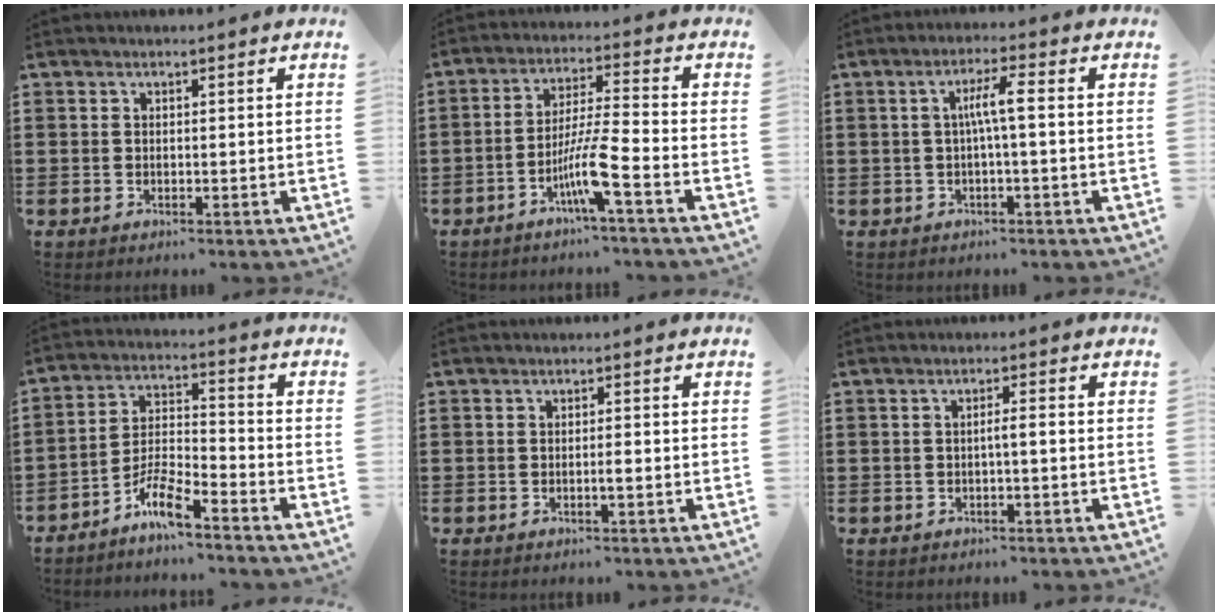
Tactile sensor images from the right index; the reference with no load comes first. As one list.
[{"total": 7.6, "force": [-3.9, 0.0, 6.5], "torque": [-0.135, -0.012, -0.077]}, {"total": 4.2, "force": [-0.1, 0.2, 4.2], "torque": [-0.080, 0.004, -0.008]}, {"total": 6.8, "force": [-5.4, 1.0, 3.9], "torque": [-0.094, -0.001, -0.107]}, {"total": 1.0, "force": [-0.4, 0.1, 0.9], "torque": [-0.017, -0.002, -0.006]}, {"total": 1.5, "force": [-0.5, -0.1, 1.4], "torque": [-0.025, -0.002, -0.009]}]